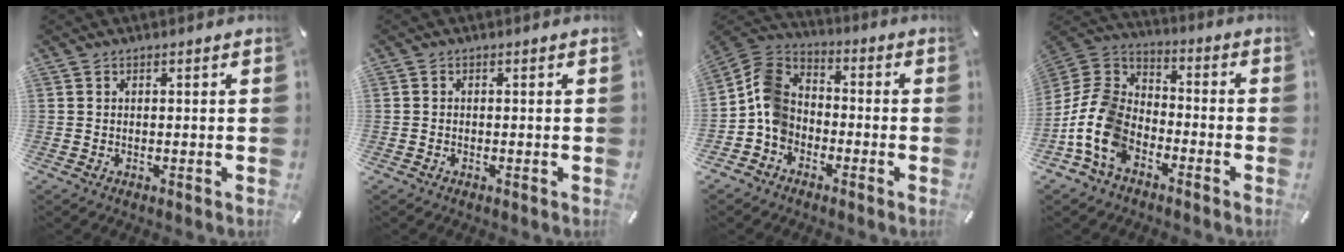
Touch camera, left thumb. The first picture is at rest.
{"total": 0.6, "force": [-0.3, 0.4, 0.3], "torque": [-0.006, 0.000, -0.007]}
{"total": 9.3, "force": [-3.5, 7.5, 4.2], "torque": [-0.098, 0.031, -0.069]}
{"total": 13.3, "force": [-7.5, 8.7, 6.7], "torque": [-0.158, 0.031, -0.143]}